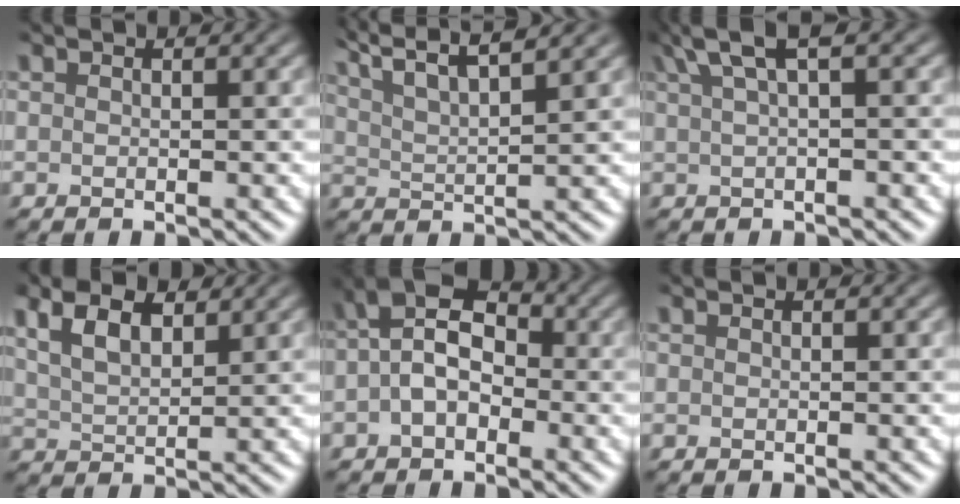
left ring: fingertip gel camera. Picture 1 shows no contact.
{"total": 6.9, "force": [5.6, 1.2, 3.9], "torque": [-0.054, 0.028, 0.062]}
{"total": 3.1, "force": [1.8, 0.2, 2.5], "torque": [-0.045, 0.012, 0.034]}
{"total": 4.2, "force": [2.5, 1.8, 2.9], "torque": [-0.065, 0.004, 0.049]}
{"total": 5.4, "force": [-0.3, 3.6, 4.1], "torque": [-0.073, 0.015, -0.018]}
{"total": 0.0}